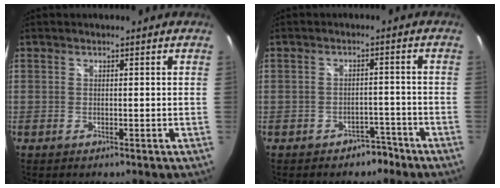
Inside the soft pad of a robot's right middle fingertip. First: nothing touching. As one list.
[{"total": 2.7, "force": [-2.4, 1.3, 0.4], "torque": [-0.001, 0.017, -0.026]}]